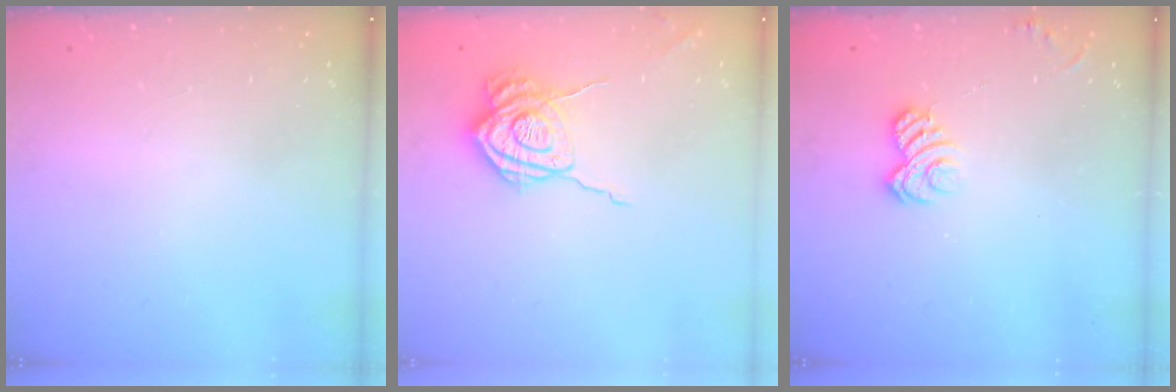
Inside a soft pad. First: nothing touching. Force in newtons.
{"total": 12.8, "press": 12.7, "slide": 1.2}
{"total": 4.7, "press": 4.5, "slide": 1.3}